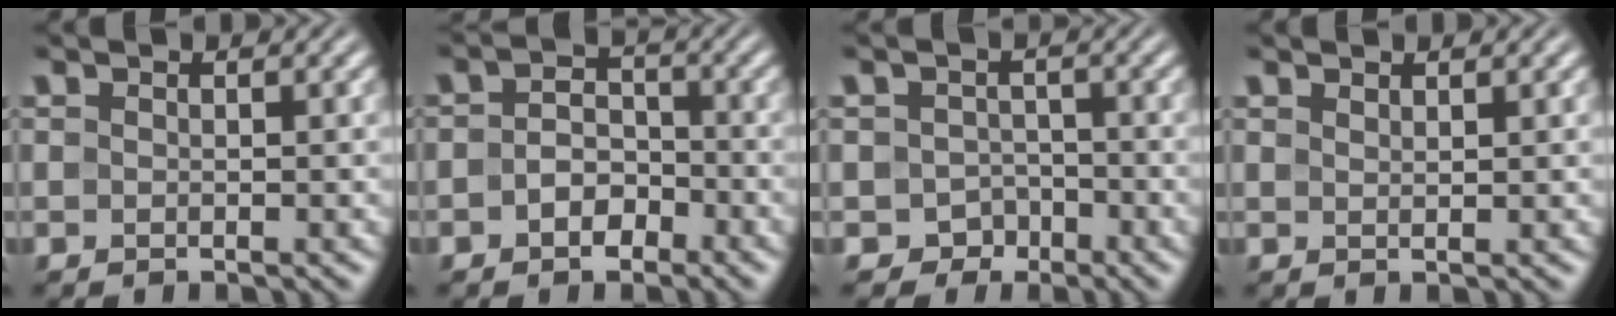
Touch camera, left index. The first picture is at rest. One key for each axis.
{"total": 3.0, "fx": -1.2, "fy": 2.1, "fz": 1.8, "tx": -0.029, "ty": 0.007, "tz": -0.027}
{"total": 2.3, "fx": -1.4, "fy": 1.9, "fz": 0.4, "tx": 0.003, "ty": 0.002, "tz": -0.023}
{"total": 0.9, "fx": 0.8, "fy": 0.2, "fz": 0.4, "tx": -0.002, "ty": 0.000, "tz": 0.014}